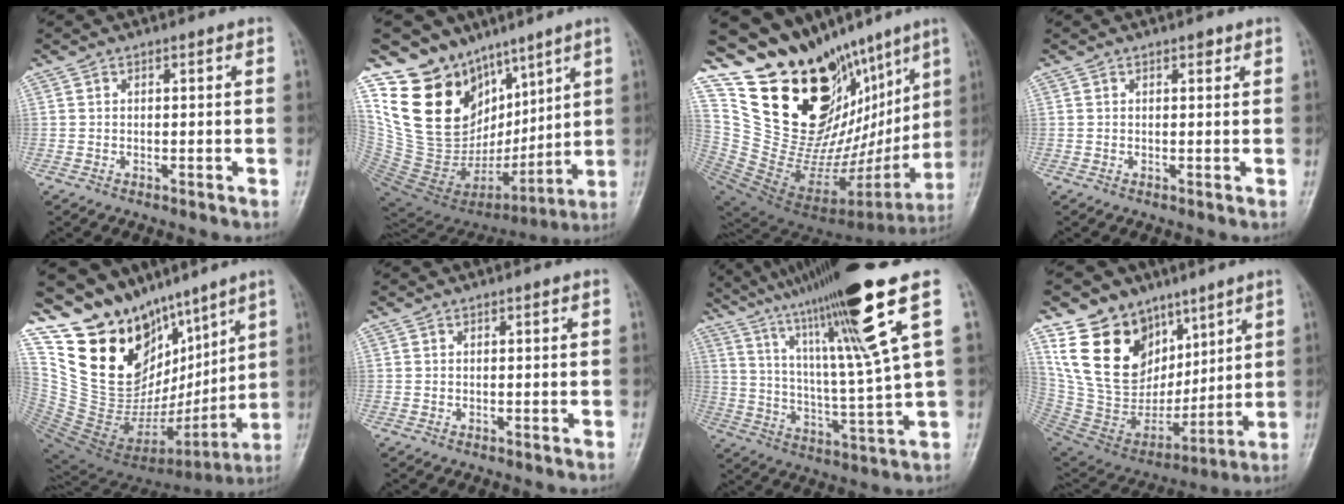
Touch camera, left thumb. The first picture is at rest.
{"total": 21.9, "force": [11.3, 15.1, 11.1], "torque": [-0.153, -0.042, 0.236]}
{"total": 32.9, "force": [17.6, 16.4, 22.5], "torque": [-0.309, -0.061, 0.312]}
{"total": 0.9, "force": [0.6, 0.5, 0.5], "torque": [-0.001, -0.003, 0.006]}
{"total": 23.8, "force": [13.6, 14.7, 12.8], "torque": [-0.166, -0.057, 0.258]}
{"total": 0.0}
{"total": 20.0, "force": [11.5, -0.5, 16.3], "torque": [-0.263, -0.043, 0.191]}
{"total": 20.5, "force": [11.0, 14.6, 9.3], "torque": [-0.133, -0.037, 0.229]}